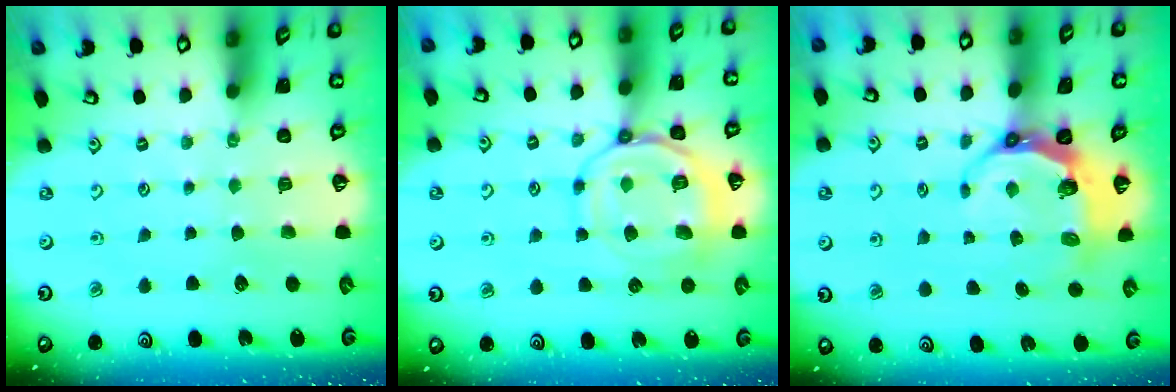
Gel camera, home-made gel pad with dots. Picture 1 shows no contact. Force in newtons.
{"total": 12.5, "press": 12.5, "slide": 1.2}
{"total": 7.5, "press": 6.5, "slide": 3.8}